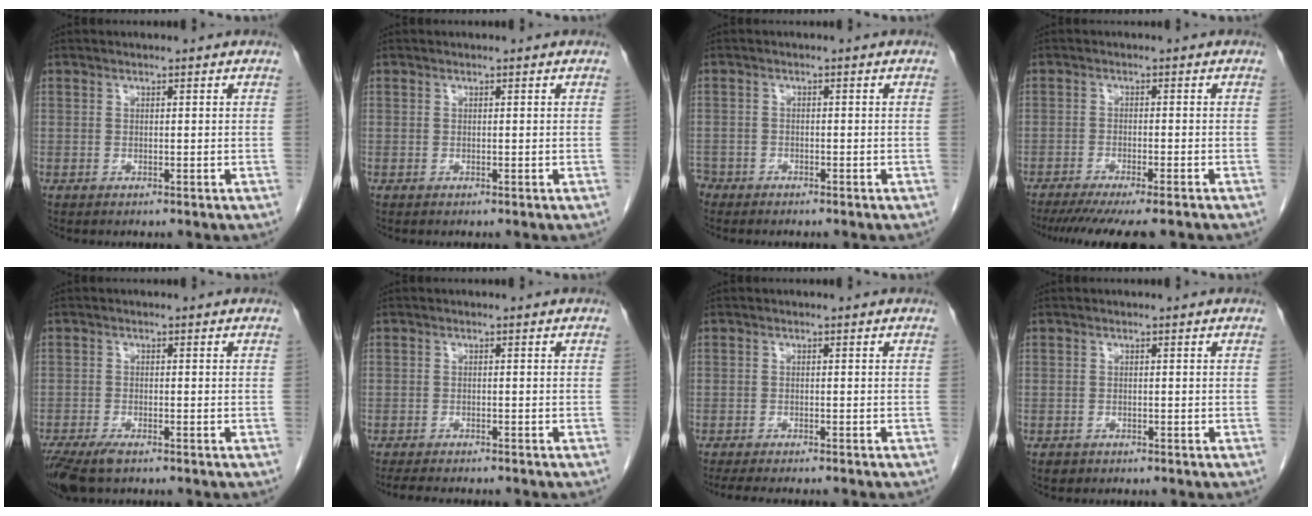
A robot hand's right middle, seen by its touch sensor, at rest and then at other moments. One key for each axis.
{"total": 0.0}
{"total": 3.3, "fx": -2.8, "fy": 1.7, "fz": 0.3, "tx": -0.009, "ty": 0.002, "tz": -0.050}
{"total": 12.2, "fx": -10.3, "fy": 1.1, "fz": 6.4, "tx": -0.088, "ty": -0.027, "tz": -0.146}
{"total": 5.7, "fx": -4.1, "fy": 1.8, "fz": 3.5, "tx": -0.066, "ty": -0.013, "tz": -0.073}
{"total": 6.9, "fx": -6.1, "fy": 1.4, "fz": 3.0, "tx": -0.044, "ty": -0.010, "tz": -0.087}
{"total": 8.2, "fx": -7.2, "fy": 1.1, "fz": 3.8, "tx": -0.047, "ty": -0.014, "tz": -0.099}
{"total": 0.9, "fx": -0.6, "fy": 0.6, "fz": 0.1, "tx": -0.010, "ty": 0.000, "tz": -0.007}